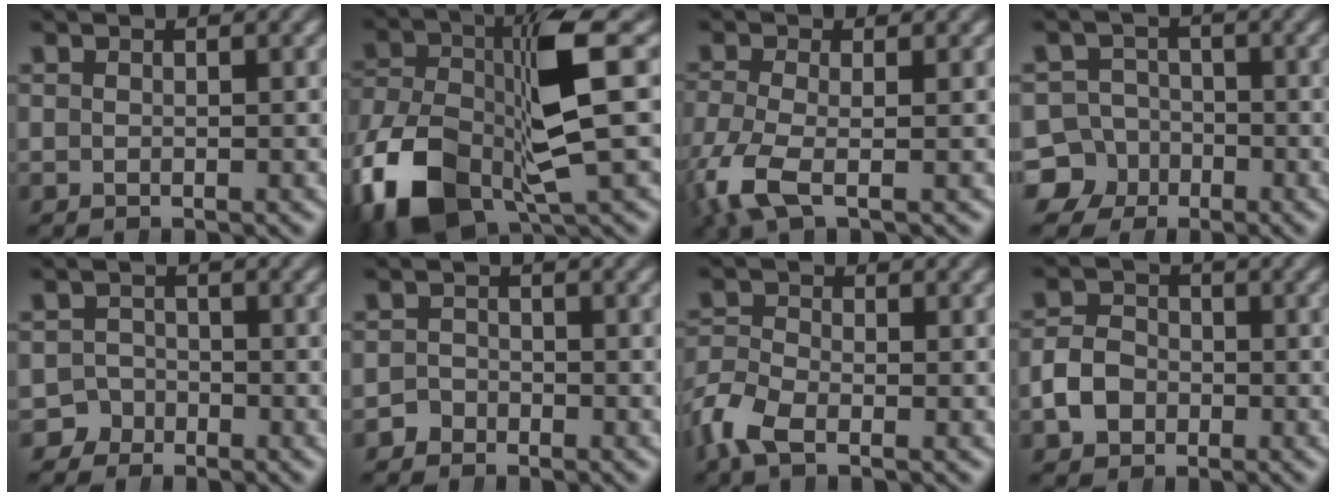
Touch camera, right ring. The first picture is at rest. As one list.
[{"total": 9.5, "force": [-3.1, 5.1, 7.5], "torque": [-0.148, -0.029, -0.035]}, {"total": 4.3, "force": [-1.8, 2.1, 3.4], "torque": [-0.096, -0.029, -0.017]}, {"total": 9.5, "force": [-3.9, 8.5, 1.9], "torque": [-0.046, -0.041, -0.068]}, {"total": 4.2, "force": [-2.7, 3.2, 0.1], "torque": [-0.002, -0.013, -0.050]}, {"total": 2.0, "force": [-1.7, 1.2, -0.2], "torque": [0.002, -0.010, -0.029]}, {"total": 3.2, "force": [-1.9, 1.9, 1.7], "torque": [-0.052, -0.015, -0.032]}, {"total": 3.5, "force": [-1.2, 2.9, 1.5], "torque": [-0.024, -0.004, -0.021]}]